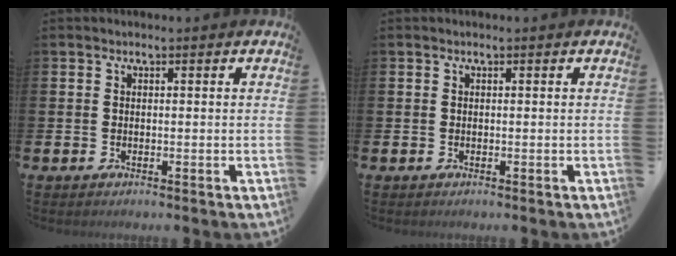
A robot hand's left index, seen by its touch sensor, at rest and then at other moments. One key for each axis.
{"total": 0.0}